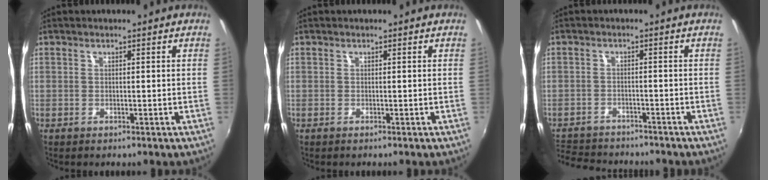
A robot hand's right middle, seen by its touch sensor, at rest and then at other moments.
{"total": 0.0}
{"total": 8.3, "force": [-7.1, 3.9, 1.8], "torque": [-0.063, 0.013, -0.117]}